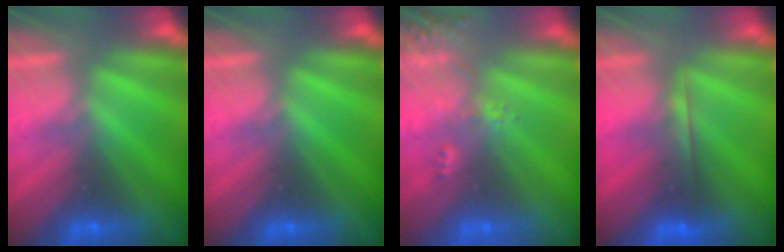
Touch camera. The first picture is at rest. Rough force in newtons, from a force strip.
{"total": 0.0}
{"total": 2.4}
{"total": 2.0}